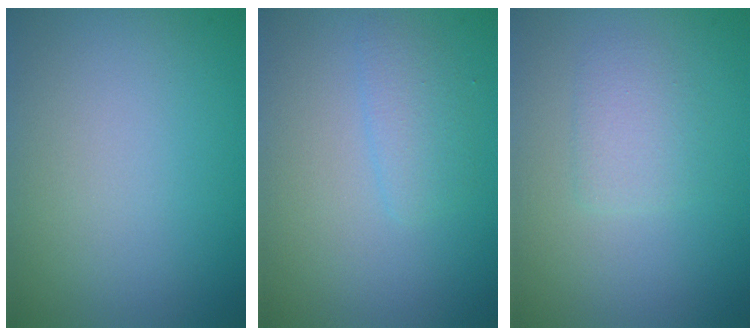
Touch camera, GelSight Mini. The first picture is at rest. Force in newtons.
{"total": 1.5, "press": 1.5, "slide": 0.0}
{"total": 1.7, "press": 1.7, "slide": 0.3}